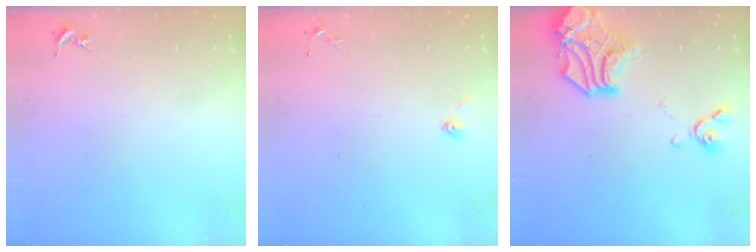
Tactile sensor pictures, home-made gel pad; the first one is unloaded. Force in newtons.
{"total": 3.9, "press": 3.8, "slide": 0.9}
{"total": 17.6, "press": 17.6, "slide": 1.5}